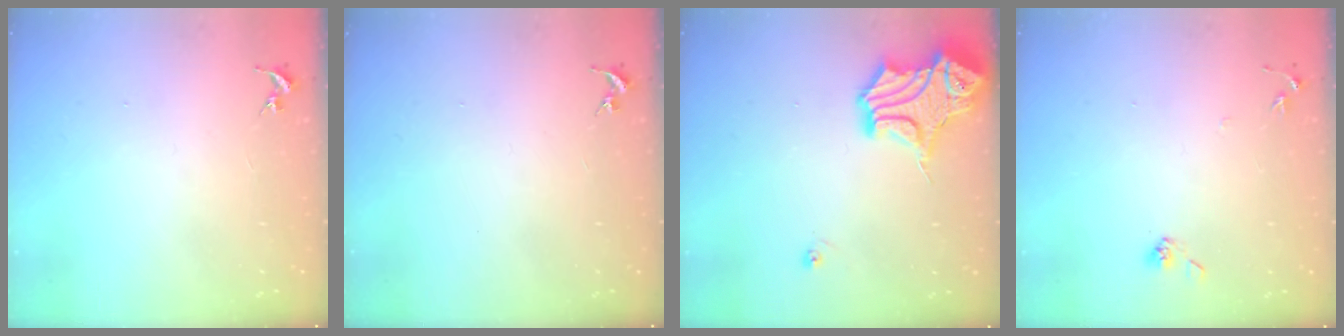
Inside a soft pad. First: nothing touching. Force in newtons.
{"total": 0.0}
{"total": 16.1, "press": 16.0, "slide": 2.0}
{"total": 5.6, "press": 5.5, "slide": 1.1}